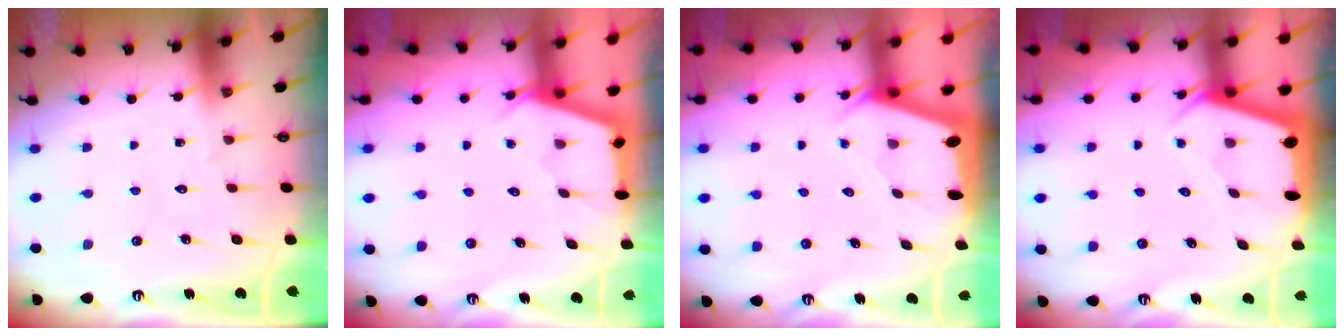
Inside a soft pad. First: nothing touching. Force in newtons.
{"total": 2.6, "press": 2.6, "slide": 0.3}
{"total": 1.9, "press": 1.8, "slide": 0.3}
{"total": 2.5, "press": 2.5, "slide": 0.3}